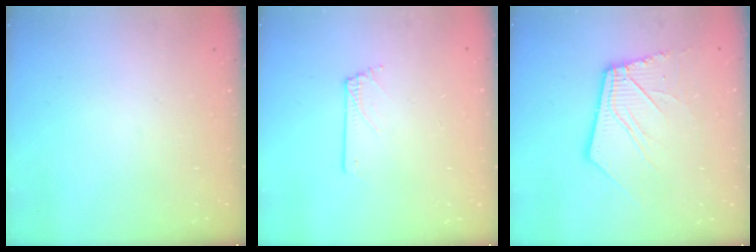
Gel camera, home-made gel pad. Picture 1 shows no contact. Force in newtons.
{"total": 0.6, "press": 0.6, "slide": 0.1}
{"total": 12.4, "press": 12.3, "slide": 1.7}